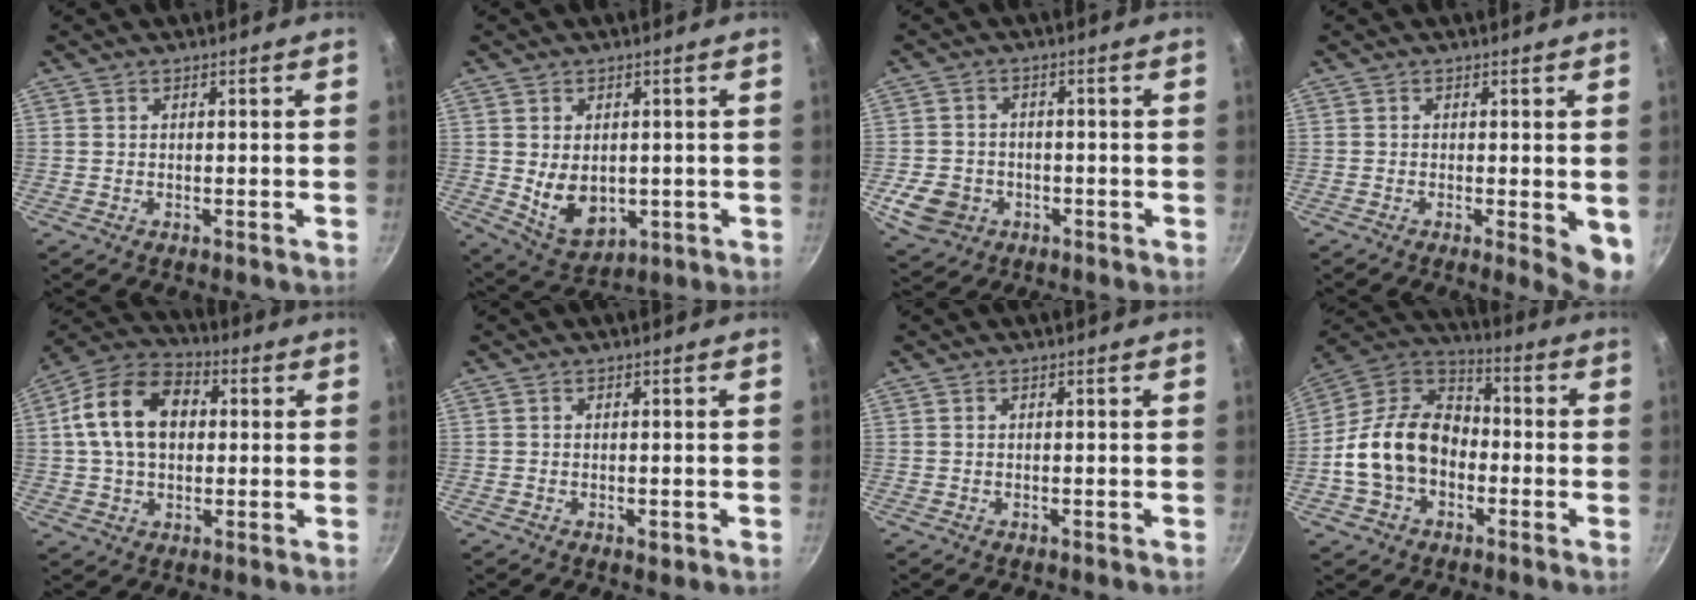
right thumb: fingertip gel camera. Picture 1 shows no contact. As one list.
[{"total": 8.5, "force": [0.0, 6.0, 5.9], "torque": [-0.083, -0.016, 0.022]}, {"total": 7.6, "force": [-2.5, 6.3, 3.5], "torque": [-0.058, 0.018, -0.038]}, {"total": 5.2, "force": [-0.6, 1.7, 4.9], "torque": [-0.053, -0.007, -0.006]}, {"total": 14.7, "force": [2.2, 10.2, 10.3], "torque": [-0.155, 0.024, 0.021]}, {"total": 1.1, "force": [-0.3, 0.6, 0.9], "torque": [-0.013, -0.001, -0.005]}, {"total": 0.0}, {"total": 16.7, "force": [-3.2, 12.3, 10.8], "torque": [-0.158, 0.047, -0.074]}]